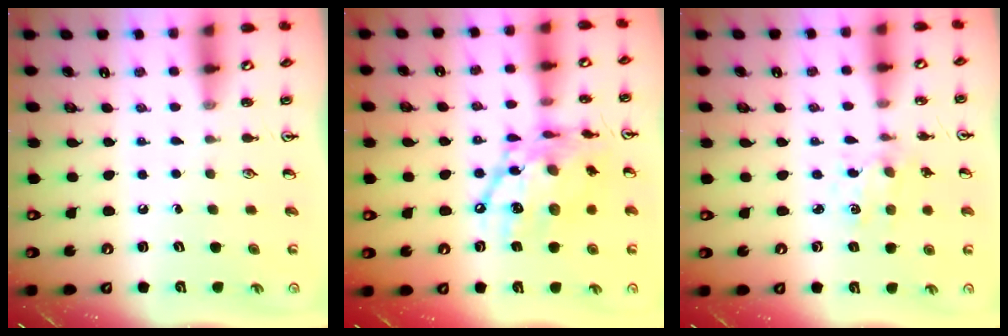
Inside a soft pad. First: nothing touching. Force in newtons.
{"total": 17.7, "press": 17.6, "slide": 1.5}
{"total": 1.4, "press": 1.4, "slide": 0.3}